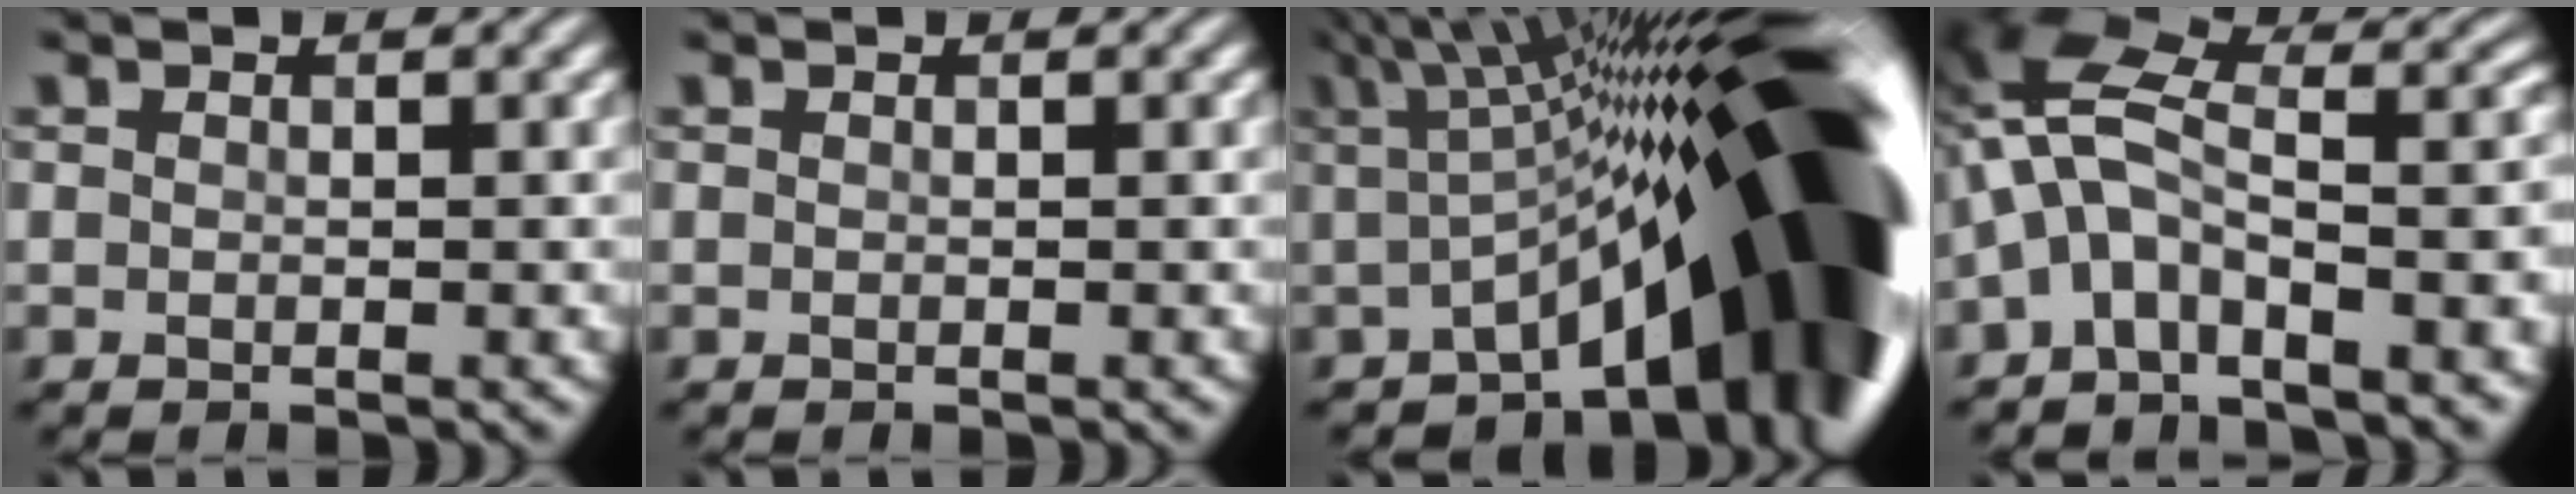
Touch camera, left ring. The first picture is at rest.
{"total": 0.0}
{"total": 16.3, "force": [-2.4, 4.8, 15.4], "torque": [-0.169, 0.028, -0.045]}
{"total": 9.7, "force": [-3.3, 4.4, 8.0], "torque": [-0.140, 0.027, -0.075]}